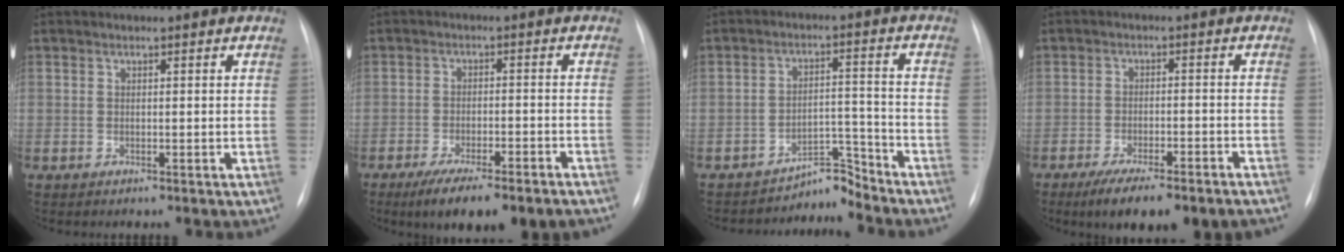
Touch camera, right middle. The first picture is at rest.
{"total": 11.5, "force": [-8.5, 2.3, 7.4], "torque": [-0.103, -0.012, -0.125]}
{"total": 4.8, "force": [-4.7, 0.1, -1.0], "torque": [0.023, 0.030, -0.068]}
{"total": 10.9, "force": [-8.0, 2.4, 6.9], "torque": [-0.095, -0.011, -0.117]}